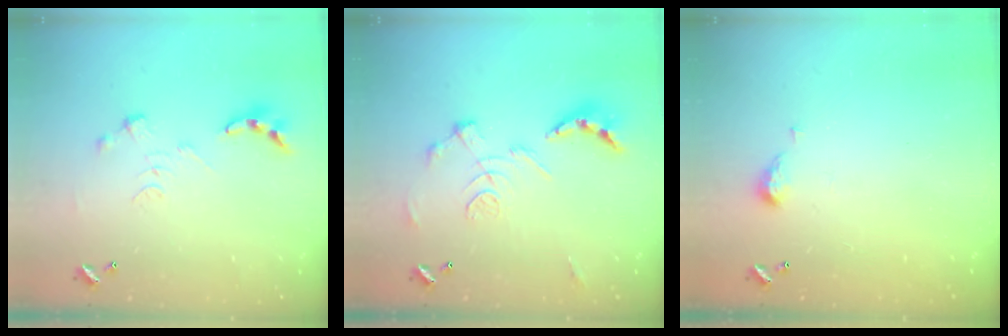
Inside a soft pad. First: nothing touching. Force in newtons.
{"total": 2.9, "press": 2.3, "slide": 1.7}
{"total": 3.1, "press": 3.1, "slide": 0.6}